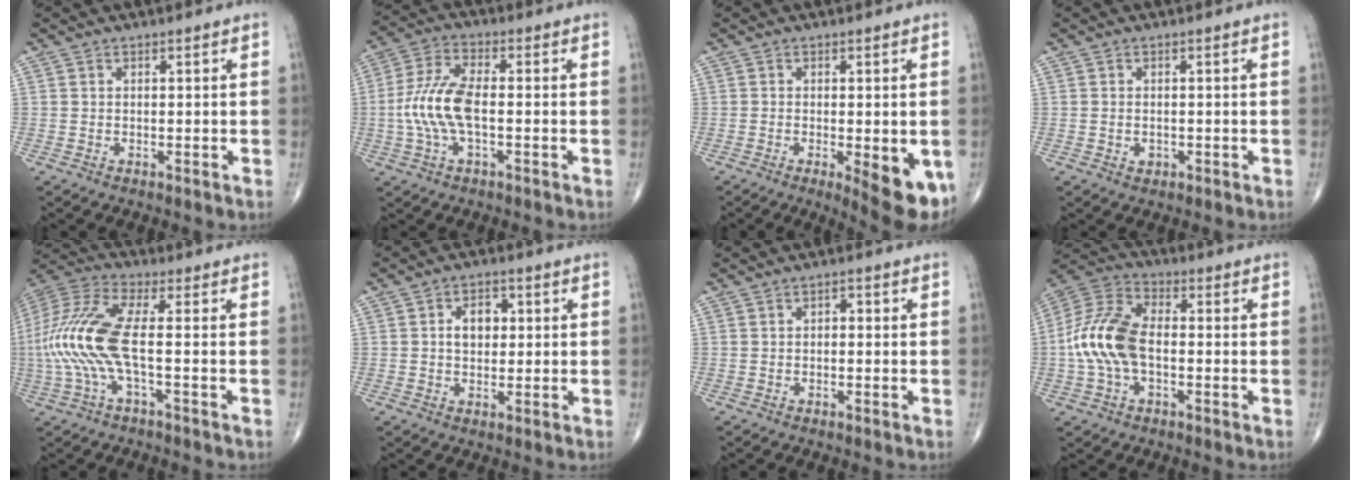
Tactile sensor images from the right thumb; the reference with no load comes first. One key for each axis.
{"total": 10.2, "fx": -1.4, "fy": 4.2, "fz": 9.2, "tx": -0.212, "ty": 0.025, "tz": -0.029}
{"total": 9.5, "fx": -3.1, "fy": 3.2, "fz": 8.4, "tx": -0.099, "ty": -0.015, "tz": -0.036}
{"total": 1.3, "fx": -0.3, "fy": 1.0, "fz": 0.8, "tx": -0.008, "ty": 0.002, "tz": -0.001}
{"total": 15.0, "fx": -1.7, "fy": 4.2, "fz": 14.2, "tx": -0.345, "ty": 0.030, "tz": -0.039}
{"total": 5.1, "fx": 0.7, "fy": 3.6, "fz": 3.6, "tx": -0.041, "ty": 0.008, "tz": 0.007}
{"total": 1.4, "fx": 0.0, "fy": 0.9, "fz": 1.0, "tx": -0.009, "ty": 0.005, "tz": -0.005}
{"total": 13.5, "fx": -1.5, "fy": 7.8, "fz": 10.9, "tx": -0.232, "ty": 0.035, "tz": -0.034}